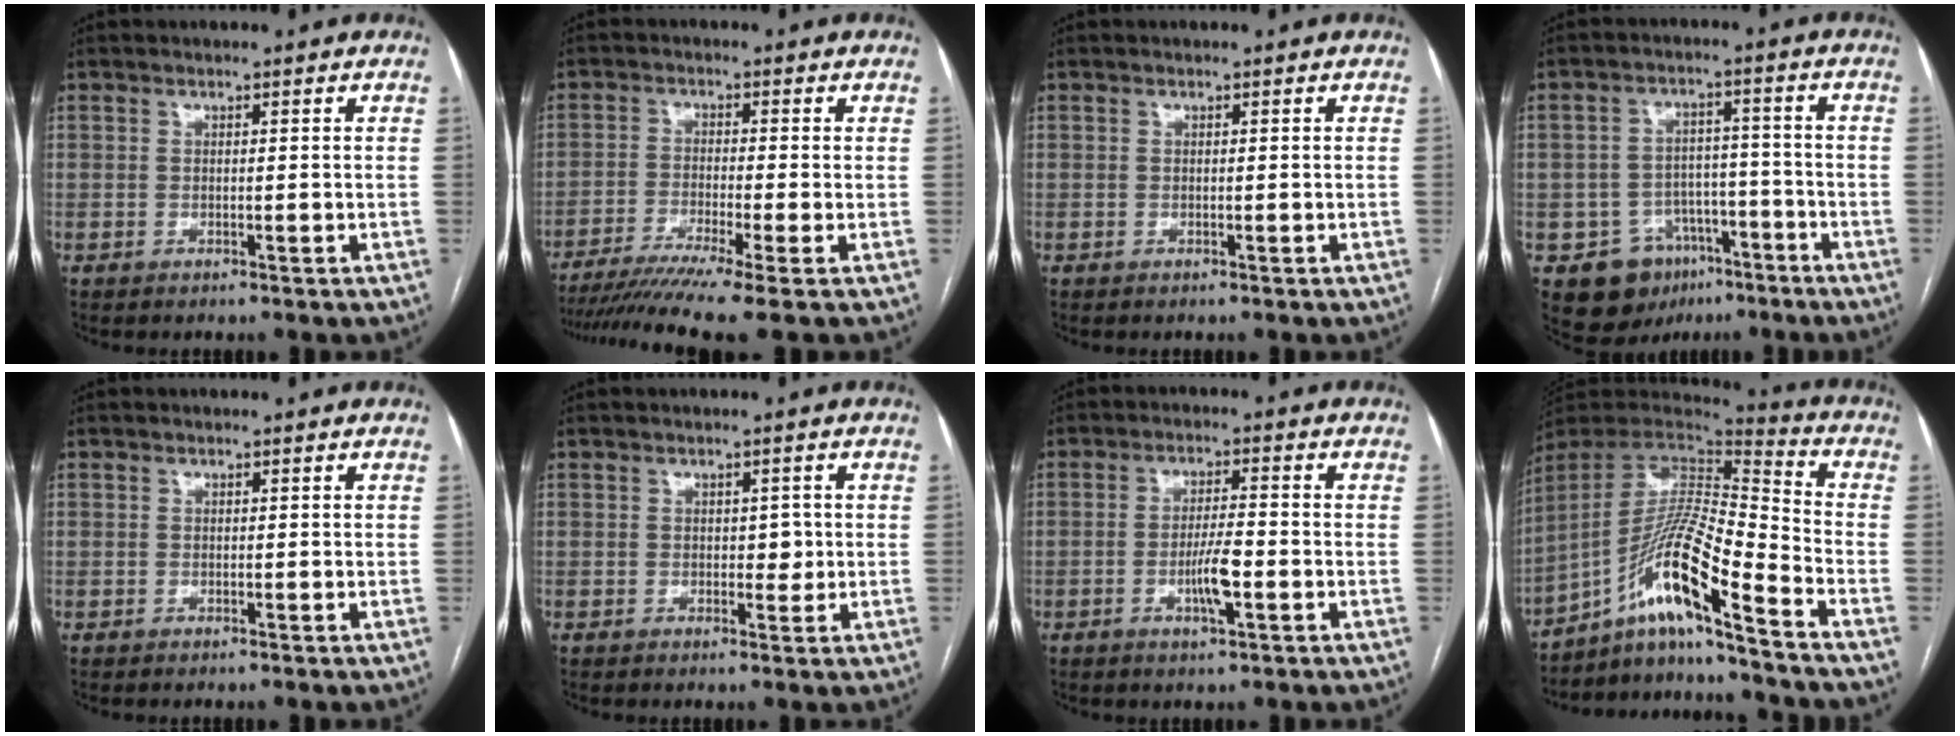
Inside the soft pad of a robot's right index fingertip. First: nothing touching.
{"total": 10.8, "force": [-8.3, -1.8, 6.6], "torque": [-0.095, -0.027, -0.131]}
{"total": 0.0}
{"total": 9.5, "force": [-5.2, 7.4, 2.8], "torque": [-0.038, 0.024, -0.070]}
{"total": 0.0}
{"total": 2.2, "force": [0.1, 1.4, 1.7], "torque": [-0.019, 0.002, 0.003]}
{"total": 5.2, "force": [-1.7, 0.7, 4.9], "torque": [-0.092, -0.004, -0.030]}
{"total": 15.1, "force": [-10.1, -0.4, 11.2], "torque": [-0.210, 0.011, -0.182]}